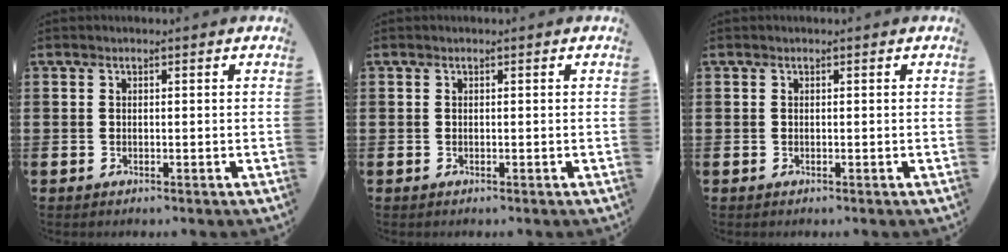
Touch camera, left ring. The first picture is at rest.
{"total": 0.0}
{"total": 0.0}